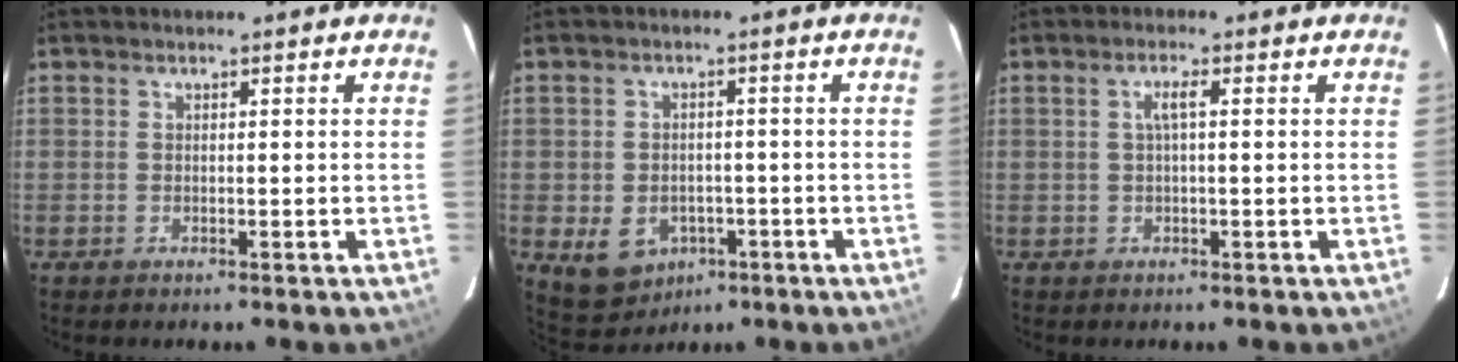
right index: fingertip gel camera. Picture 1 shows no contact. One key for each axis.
{"total": 8.2, "fx": -3.4, "fy": 6.3, "fz": 4.0, "tx": -0.091, "ty": -0.003, "tz": -0.031}
{"total": 2.1, "fx": 0.2, "fy": 0.1, "fz": 2.1, "tx": -0.040, "ty": 0.005, "tz": 0.002}